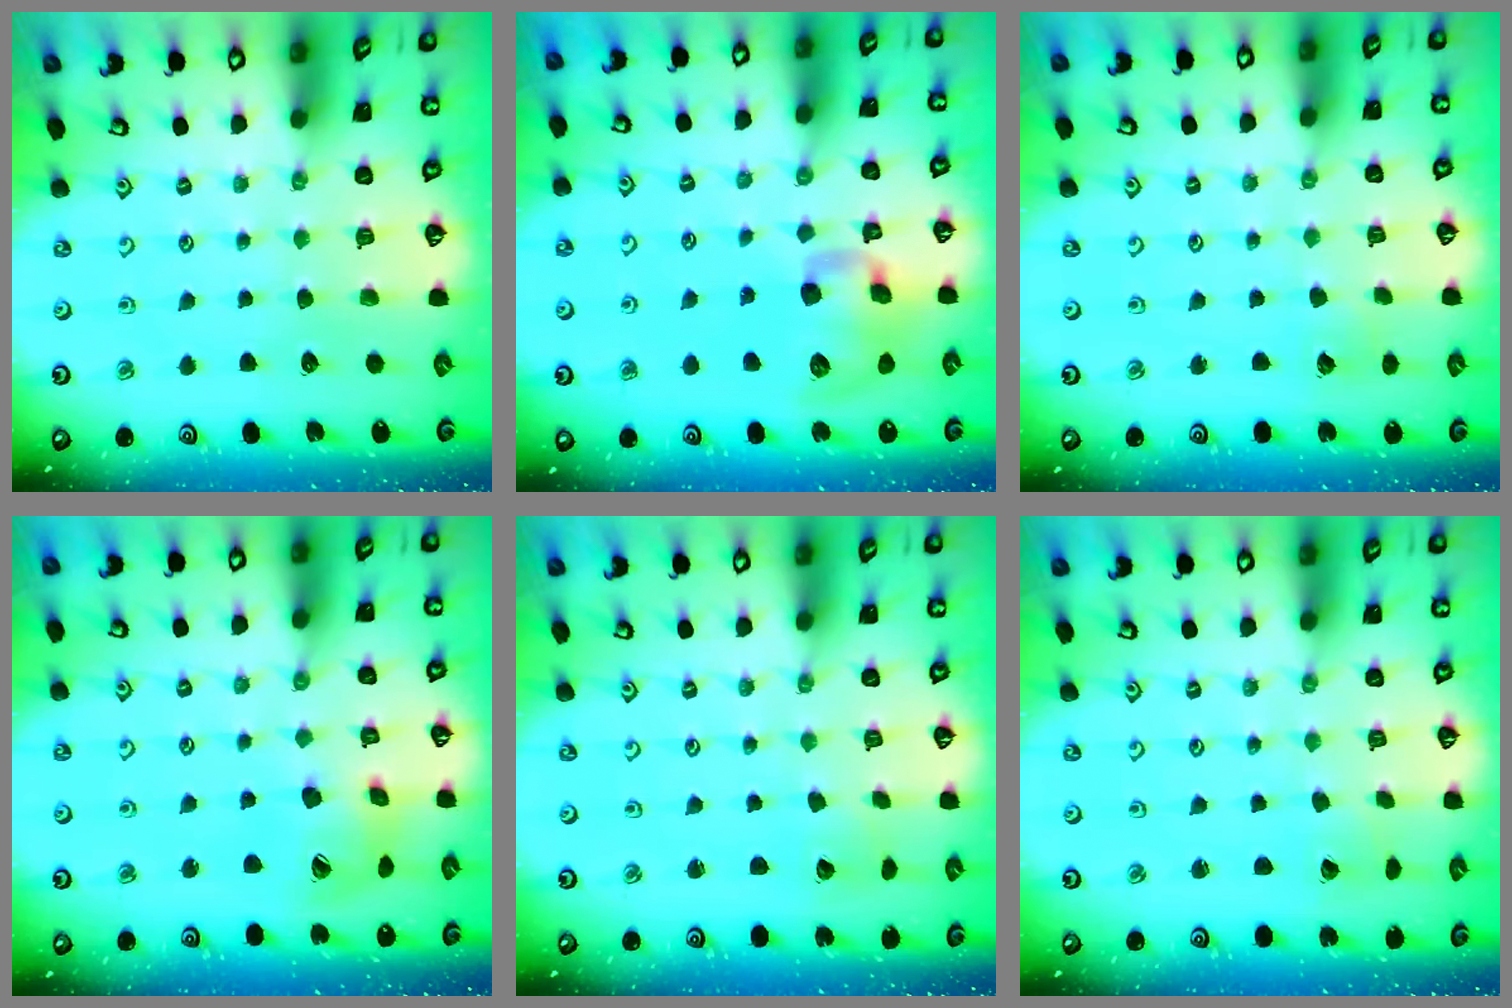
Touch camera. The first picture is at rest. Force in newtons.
{"total": 13.6, "press": 13.4, "slide": 2.1}
{"total": 4.2, "press": 4.1, "slide": 0.5}
{"total": 13.1, "press": 13.0, "slide": 1.8}
{"total": 2.4, "press": 2.4, "slide": 0.3}
{"total": 1.7, "press": 1.7, "slide": 0.2}